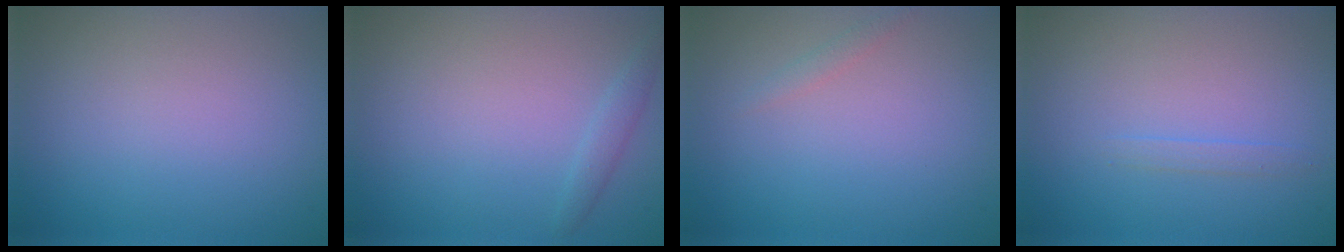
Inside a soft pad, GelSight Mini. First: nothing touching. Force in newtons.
{"total": 1.0, "press": 1.0, "slide": 0.1}
{"total": 0.7, "press": 0.7, "slide": 0.1}
{"total": 0.8, "press": 0.8, "slide": 0.1}